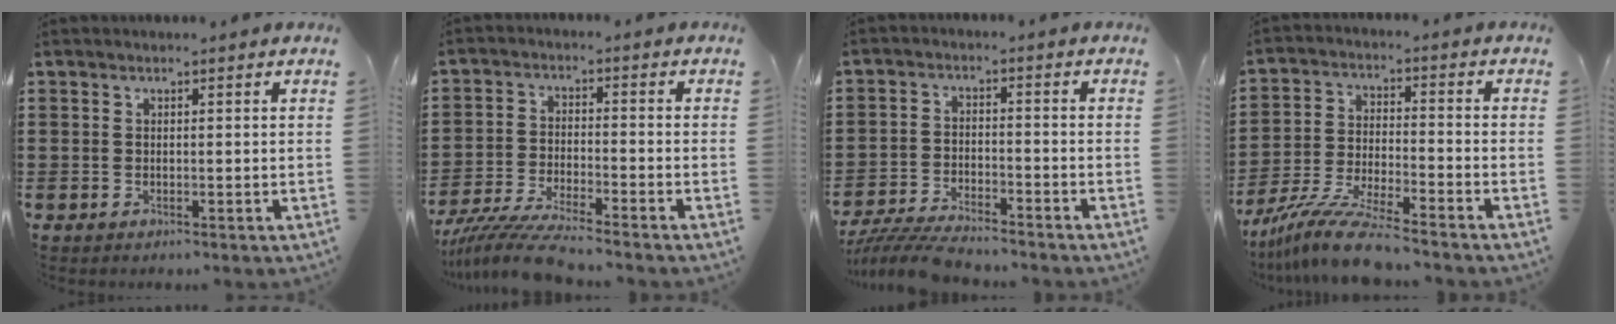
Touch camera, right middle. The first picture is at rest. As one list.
[{"total": 6.7, "force": [-6.2, -0.1, 2.6], "torque": [-0.070, -0.018, -0.125]}, {"total": 5.6, "force": [-5.4, 0.4, 1.4], "torque": [-0.041, -0.005, -0.111]}, {"total": 9.6, "force": [-8.5, 0.3, 4.4], "torque": [-0.090, 0.003, -0.168]}]